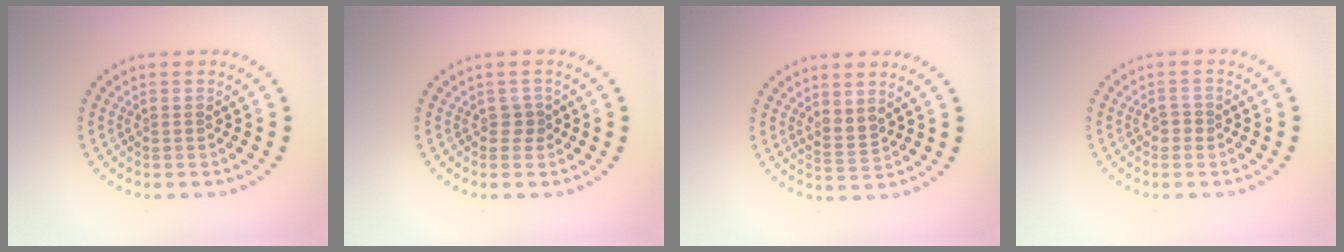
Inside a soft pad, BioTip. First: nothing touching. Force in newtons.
{"total": 1.0, "press": 0.7, "slide": 0.6}
{"total": 1.7, "press": 1.2, "slide": 1.1}
{"total": 1.0, "press": 1.0, "slide": 0.2}